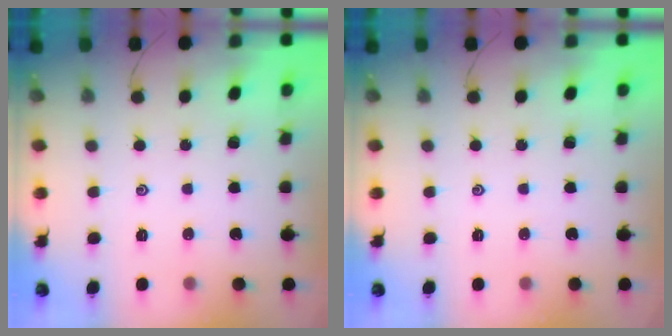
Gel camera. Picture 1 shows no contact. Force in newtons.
{"total": 0.0}